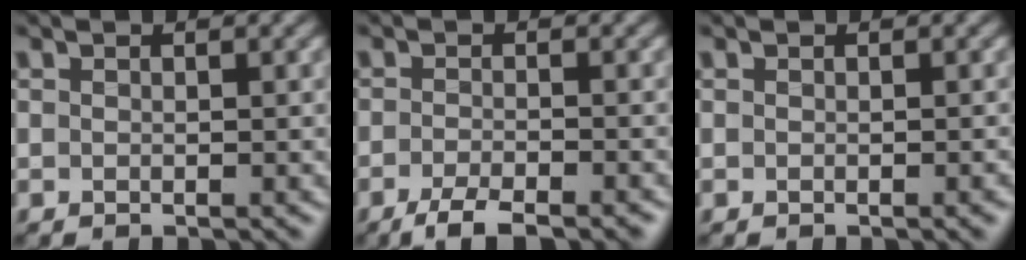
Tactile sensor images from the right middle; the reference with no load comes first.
{"total": 4.0, "force": [-3.1, 0.8, 2.5], "torque": [-0.039, -0.007, -0.057]}
{"total": 0.7, "force": [-0.2, 0.3, 0.7], "torque": [-0.005, 0.003, -0.004]}